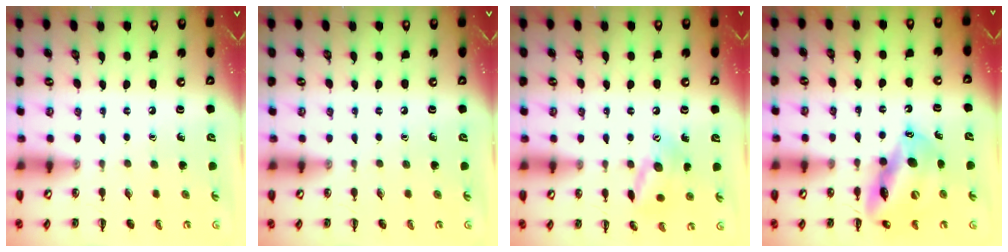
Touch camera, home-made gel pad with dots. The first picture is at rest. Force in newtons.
{"total": 0.0}
{"total": 11.6, "press": 11.6, "slide": 0.8}
{"total": 14.8, "press": 14.2, "slide": 4.2}